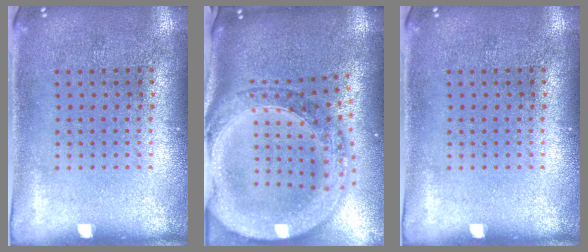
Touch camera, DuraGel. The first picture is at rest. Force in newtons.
{"total": 3.4, "press": 2.7, "slide": 2.0}
{"total": 0.0}